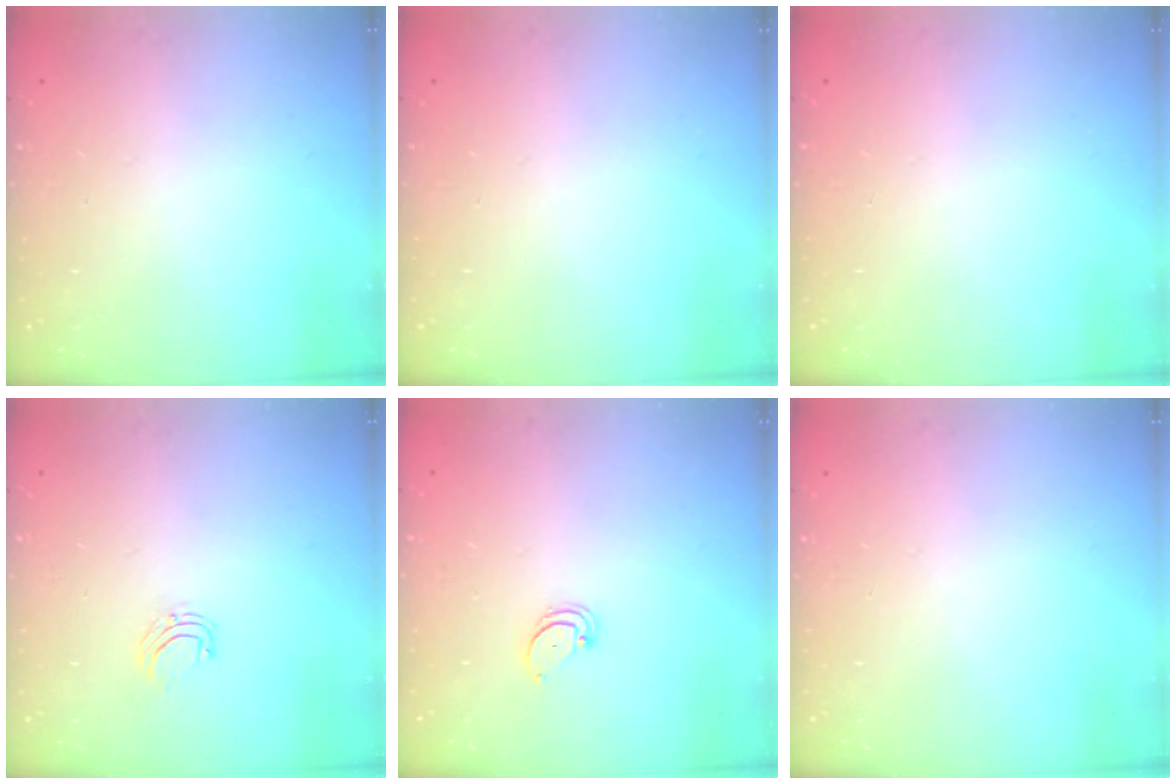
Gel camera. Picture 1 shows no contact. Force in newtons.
{"total": 0.0}
{"total": 0.0}
{"total": 4.1, "press": 4.1, "slide": 0.3}
{"total": 1.8, "press": 1.8, "slide": 0.2}
{"total": 0.0}